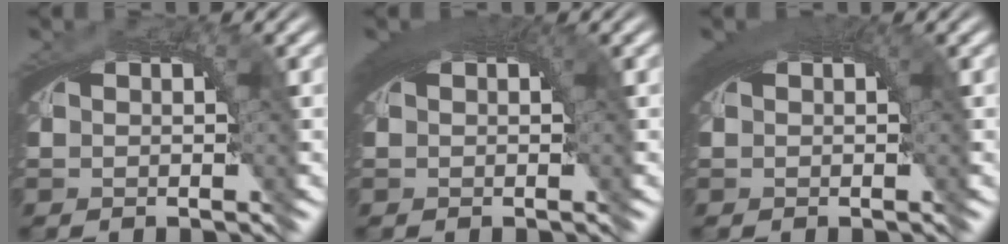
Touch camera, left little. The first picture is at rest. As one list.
[{"total": 2.8, "force": [1.1, 0.8, 2.5], "torque": [-0.030, 0.008, 0.014]}, {"total": 2.6, "force": [1.0, 0.7, 2.3], "torque": [-0.028, 0.008, 0.013]}]